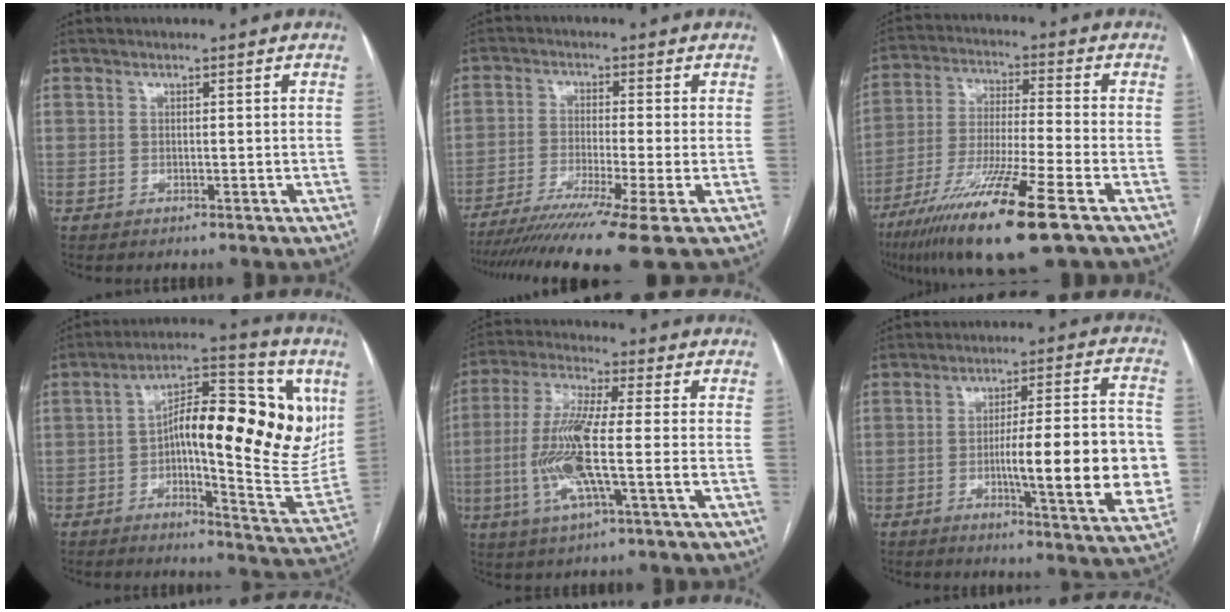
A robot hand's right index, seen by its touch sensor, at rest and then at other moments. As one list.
[{"total": 13.4, "force": [-9.9, -2.2, 8.7], "torque": [-0.141, -0.041, -0.157]}, {"total": 17.1, "force": [-9.6, 0.4, 14.1], "torque": [-0.273, -0.047, -0.172]}, {"total": 22.1, "force": [4.0, 6.1, 20.9], "torque": [-0.292, 0.032, 0.056]}, {"total": 12.1, "force": [-2.3, 0.7, 11.9], "torque": [-0.252, -0.004, -0.049]}, {"total": 17.1, "force": [-2.7, 2.1, 16.8], "torque": [-0.218, 0.007, -0.034]}]